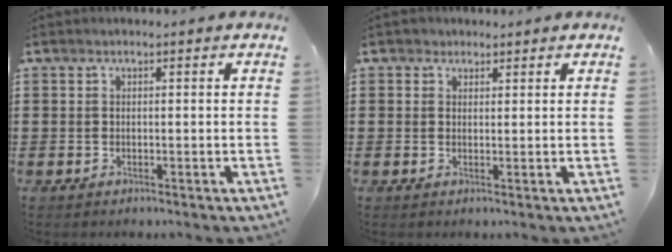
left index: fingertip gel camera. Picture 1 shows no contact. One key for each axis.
{"total": 1.5, "fx": 1.1, "fy": 0.9, "fz": 0.0, "tx": -0.004, "ty": 0.007, "tz": 0.021}